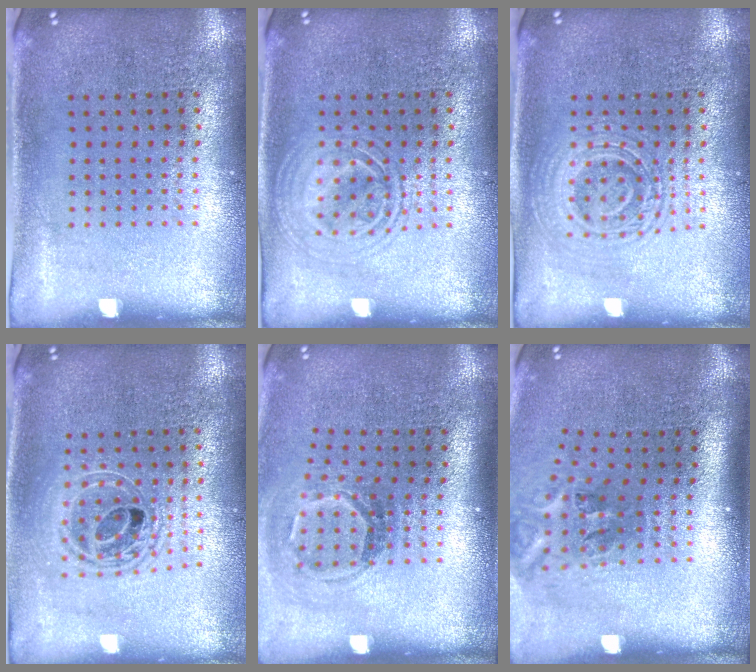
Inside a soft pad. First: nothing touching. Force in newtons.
{"total": 2.6, "press": 2.6, "slide": 0.3}
{"total": 3.0, "press": 2.9, "slide": 0.5}
{"total": 1.5, "press": 1.3, "slide": 0.8}
{"total": 1.8, "press": 1.2, "slide": 1.4}
{"total": 2.3, "press": 1.3, "slide": 1.9}